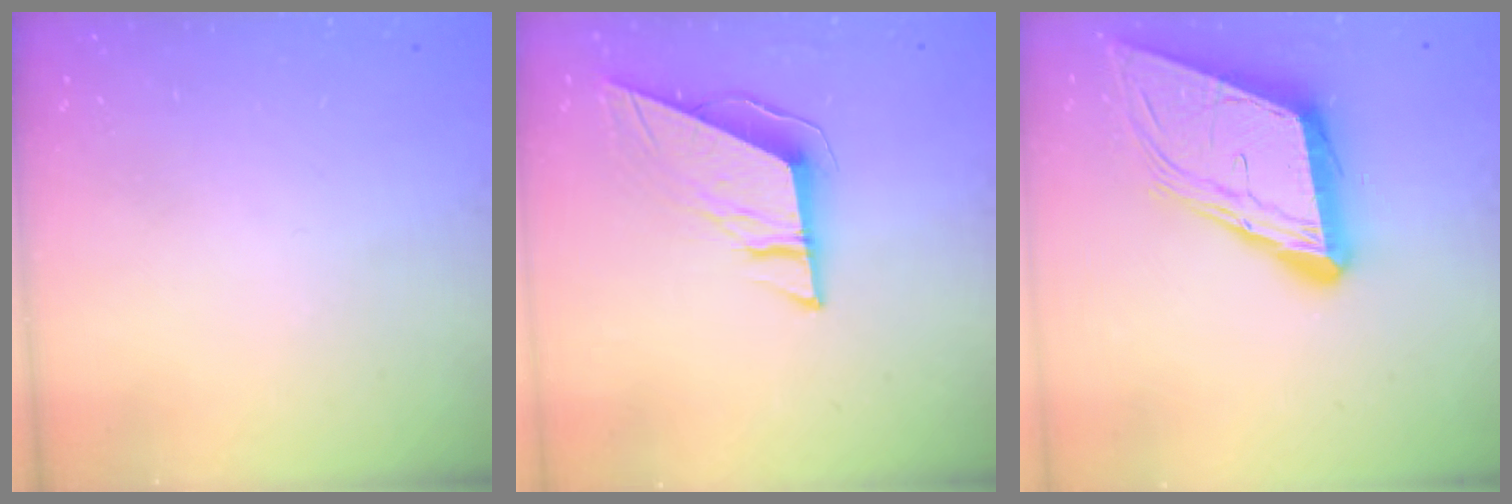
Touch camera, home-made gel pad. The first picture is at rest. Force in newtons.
{"total": 9.0, "press": 9.0, "slide": 1.0}
{"total": 14.8, "press": 14.1, "slide": 4.2}